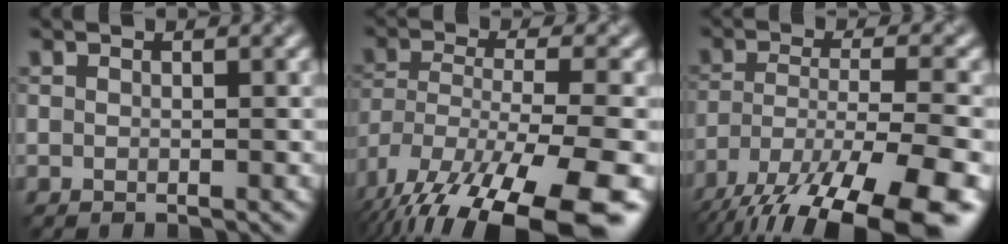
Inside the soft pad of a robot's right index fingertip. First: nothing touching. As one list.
[{"total": 16.0, "force": [-10.3, 6.3, 10.5], "torque": [-0.218, -0.051, -0.132]}, {"total": 14.5, "force": [-9.9, 5.4, 9.1], "torque": [-0.189, -0.039, -0.137]}]